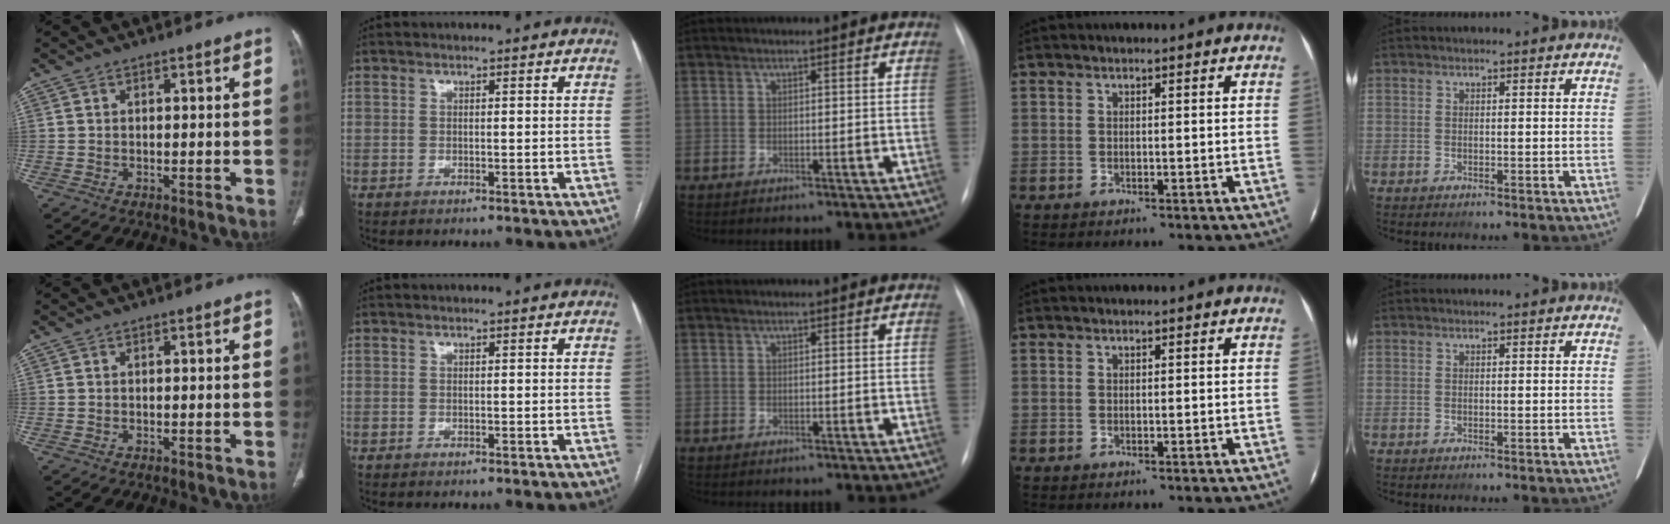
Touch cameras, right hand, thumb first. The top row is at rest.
{}